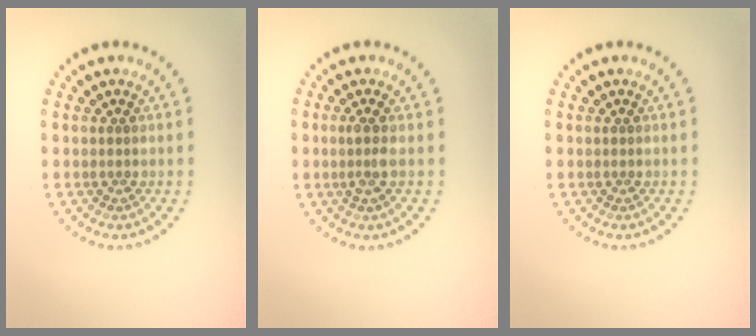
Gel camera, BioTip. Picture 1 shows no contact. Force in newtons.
{"total": 1.5, "press": 1.2, "slide": 1.0}
{"total": 0.0}